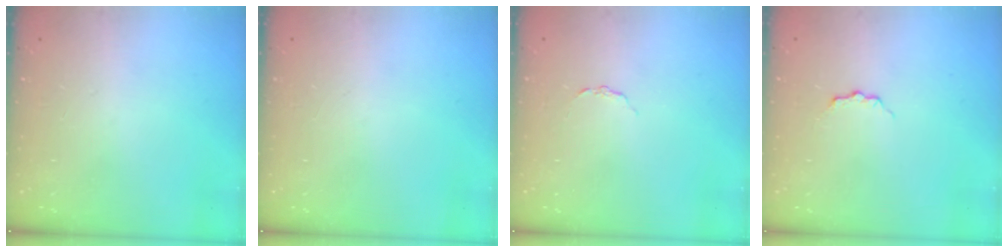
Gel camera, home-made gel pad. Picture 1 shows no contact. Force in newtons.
{"total": 0.0}
{"total": 2.0, "press": 2.0, "slide": 0.3}
{"total": 3.7, "press": 3.7, "slide": 0.4}